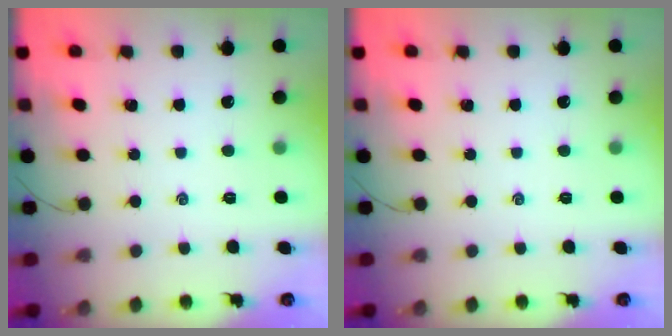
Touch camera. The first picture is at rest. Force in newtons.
{"total": 0.0}